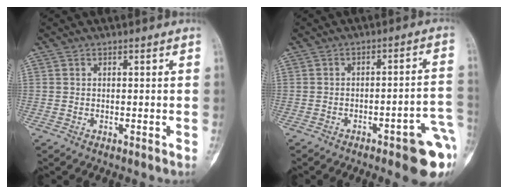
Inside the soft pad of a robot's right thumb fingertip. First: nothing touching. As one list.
[{"total": 12.6, "force": [-6.1, 2.9, 10.7], "torque": [-0.084, 0.036, -0.066]}]